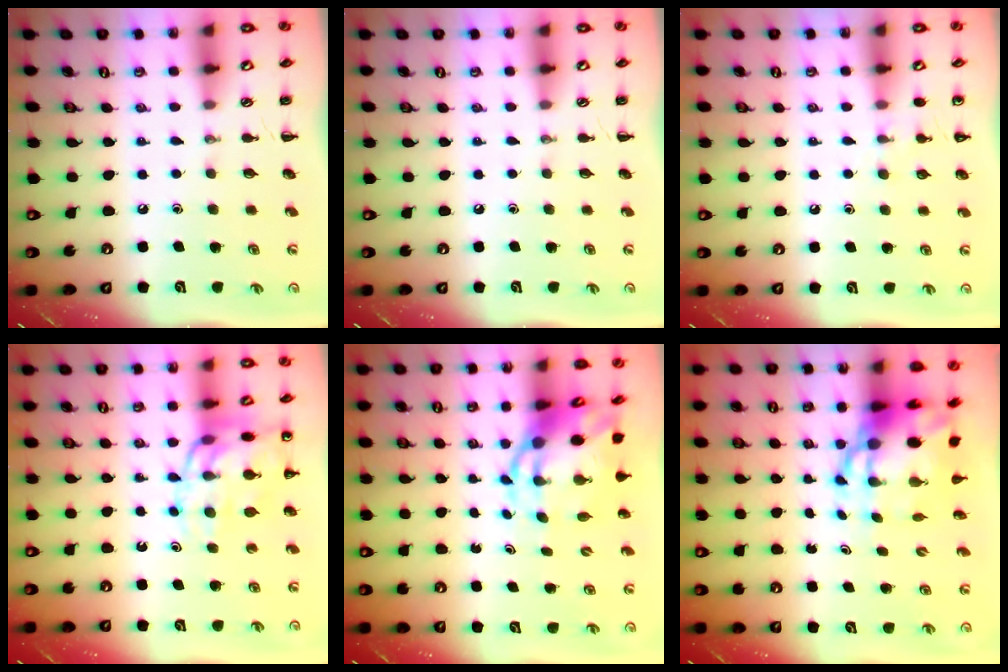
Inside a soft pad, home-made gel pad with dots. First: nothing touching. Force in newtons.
{"total": 0.0}
{"total": 6.0, "press": 5.8, "slide": 1.7}
{"total": 16.0, "press": 15.7, "slide": 2.6}
{"total": 7.7, "press": 7.5, "slide": 2.1}
{"total": 9.4, "press": 9.1, "slide": 2.5}